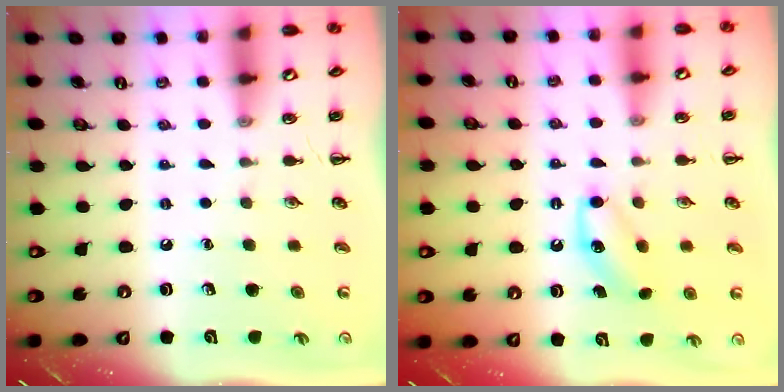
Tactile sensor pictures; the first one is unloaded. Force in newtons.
{"total": 5.8, "press": 5.5, "slide": 1.7}